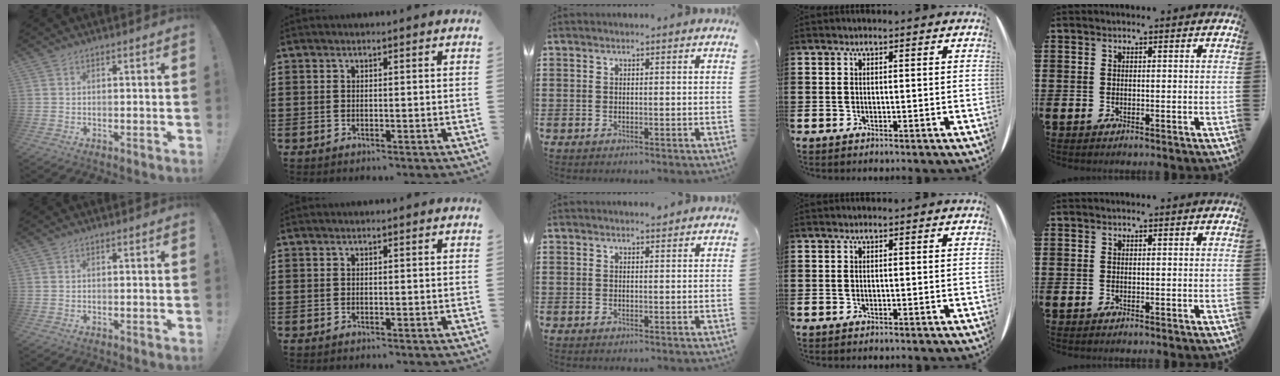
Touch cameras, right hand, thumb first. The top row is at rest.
{"middle": {"total": 0.6, "force": [0.5, 0.4, 0.1], "torque": [0.005, -0.004, 0.008]}}